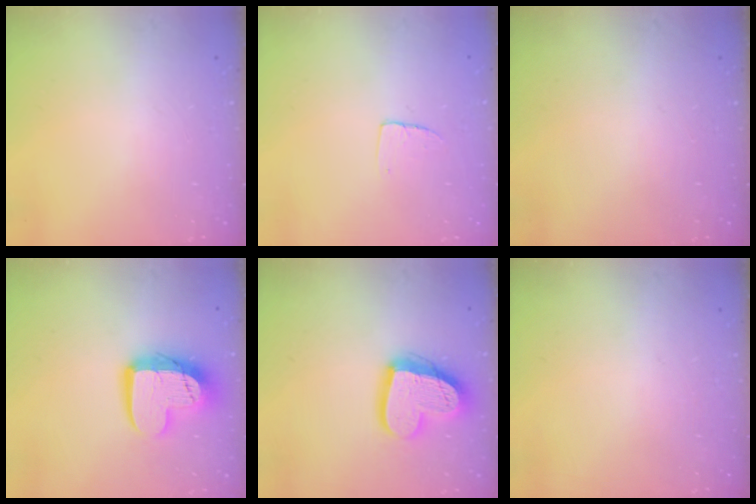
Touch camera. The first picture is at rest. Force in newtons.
{"total": 3.8, "press": 3.8, "slide": 0.2}
{"total": 0.0}
{"total": 12.7, "press": 12.7, "slide": 1.0}
{"total": 15.9, "press": 15.8, "slide": 1.4}
{"total": 0.0}